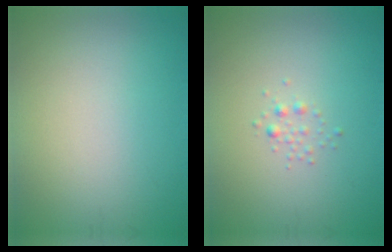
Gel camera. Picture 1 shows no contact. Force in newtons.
{"total": 0.8, "press": 0.8, "slide": 0.0}